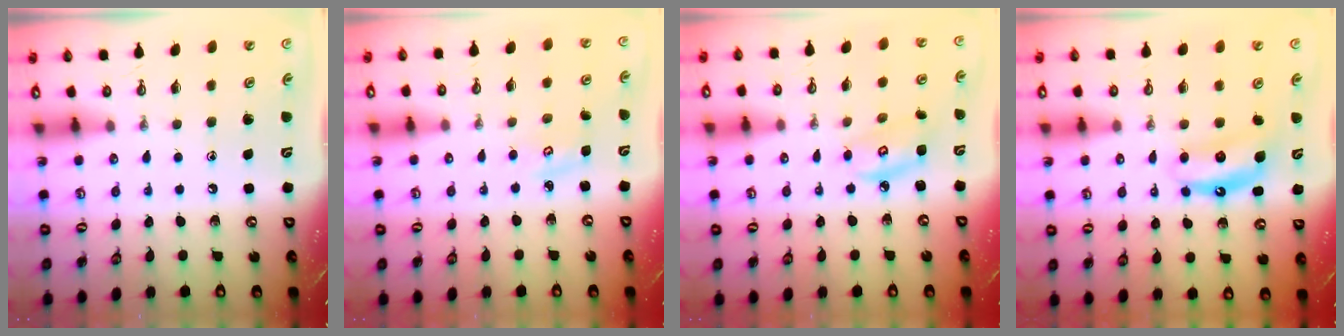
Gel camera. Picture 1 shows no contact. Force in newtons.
{"total": 2.8, "press": 2.8, "slide": 0.2}
{"total": 5.5, "press": 5.5, "slide": 0.3}
{"total": 7.2, "press": 7.2, "slide": 0.5}